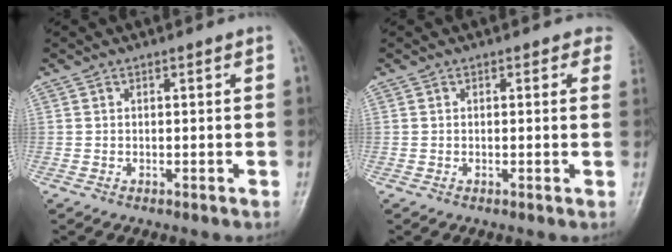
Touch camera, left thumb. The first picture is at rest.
{"total": 2.4, "force": [1.8, 1.4, 0.6], "torque": [0.021, -0.006, 0.000]}